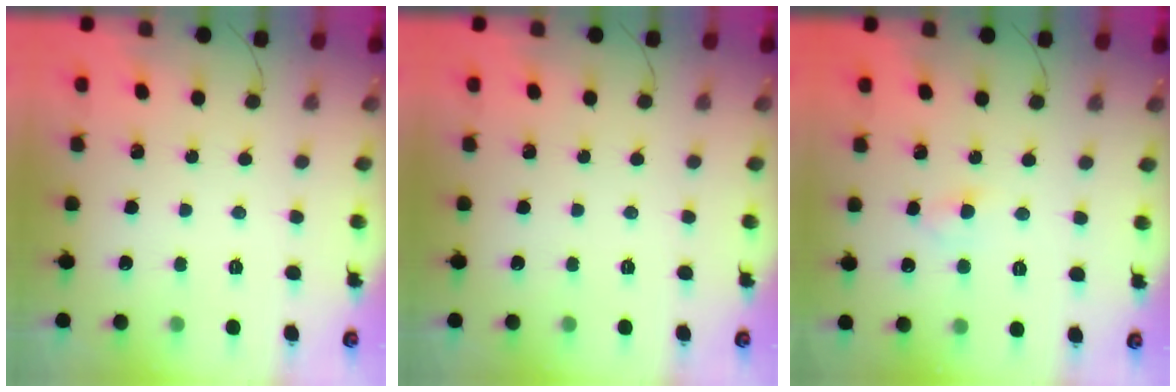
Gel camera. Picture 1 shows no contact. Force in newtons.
{"total": 0.0}
{"total": 3.6, "press": 3.4, "slide": 1.1}